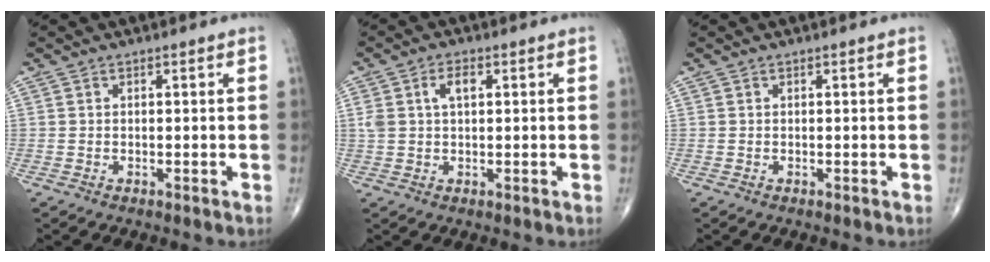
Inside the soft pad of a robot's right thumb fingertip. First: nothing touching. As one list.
[{"total": 4.7, "force": [1.4, 2.6, 3.7], "torque": [-0.078, 0.011, 0.027]}, {"total": 0.0}]